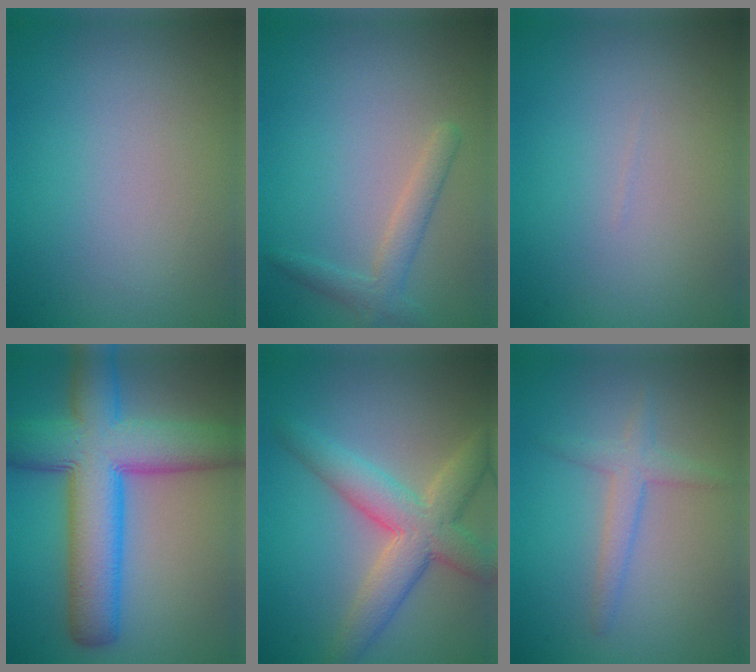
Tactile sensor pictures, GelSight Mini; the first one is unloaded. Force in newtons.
{"total": 2.2, "press": 2.2, "slide": 0.1}
{"total": 0.0}
{"total": 11.2, "press": 11.2, "slide": 0.2}
{"total": 6.0, "press": 6.0, "slide": 0.5}
{"total": 2.2, "press": 2.2, "slide": 0.0}